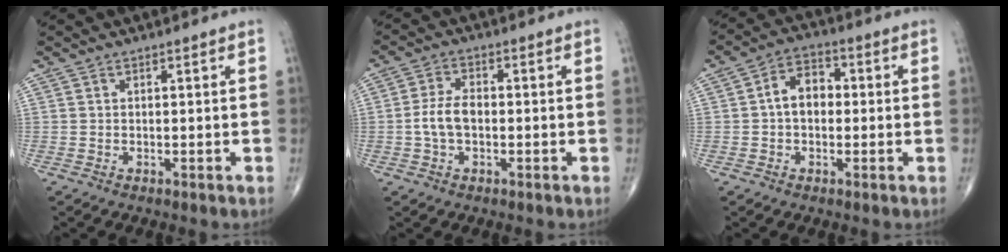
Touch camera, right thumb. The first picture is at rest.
{"total": 5.4, "force": [-0.8, 3.2, 4.3], "torque": [-0.092, 0.017, -0.019]}
{"total": 6.8, "force": [0.0, 4.8, 4.9], "torque": [-0.064, 0.022, -0.011]}